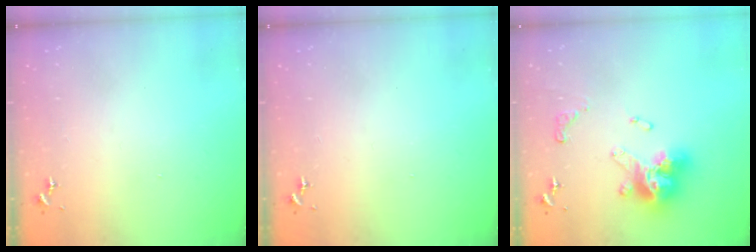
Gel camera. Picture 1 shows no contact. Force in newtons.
{"total": 0.0}
{"total": 16.1, "press": 16.1, "slide": 1.6}